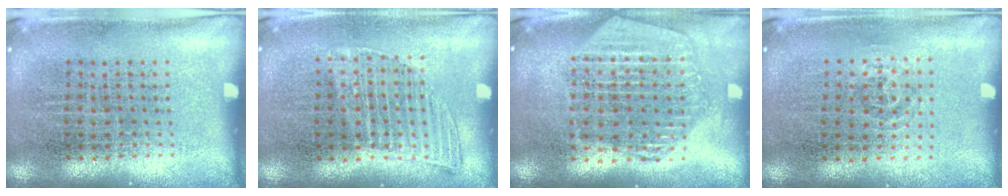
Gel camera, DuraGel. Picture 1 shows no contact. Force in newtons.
{"total": 1.2, "press": 1.0, "slide": 0.6}
{"total": 2.2, "press": 2.0, "slide": 1.0}
{"total": 0.9, "press": 0.6, "slide": 0.7}